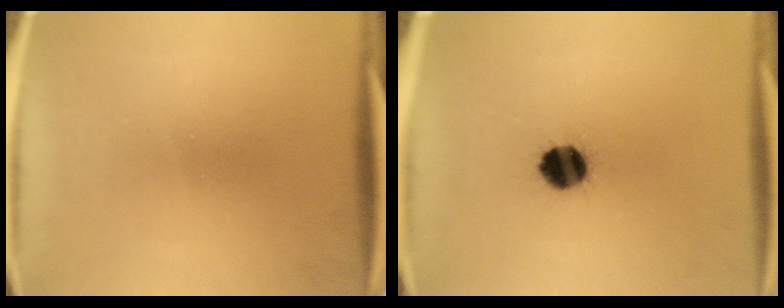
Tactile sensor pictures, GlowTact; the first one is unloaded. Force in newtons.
{"total": 8.2}